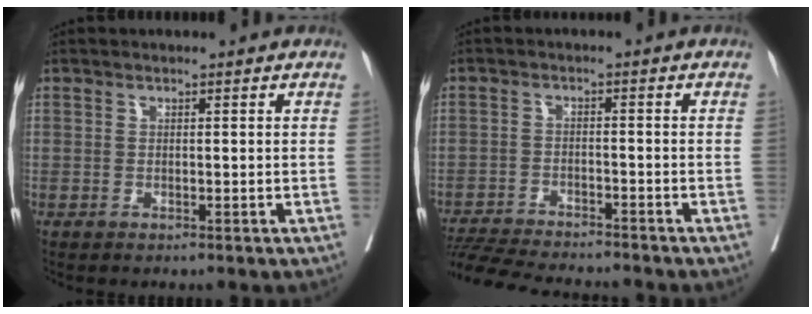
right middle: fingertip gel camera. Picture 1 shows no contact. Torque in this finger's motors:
{"motor_torque": [0.62, -0.74, 0.16, 0.04]}